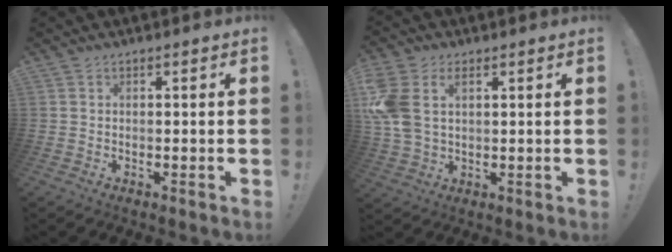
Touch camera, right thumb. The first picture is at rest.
{"total": 9.4, "force": [3.3, 6.2, 6.2], "torque": [-0.134, -0.011, 0.064]}